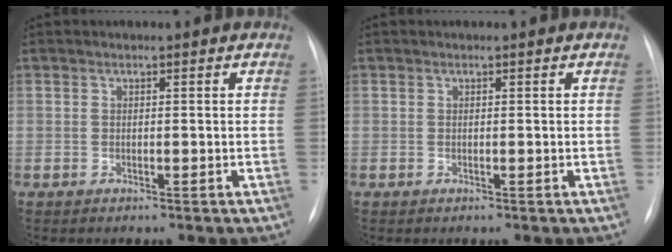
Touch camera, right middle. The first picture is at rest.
{"total": 0.0}